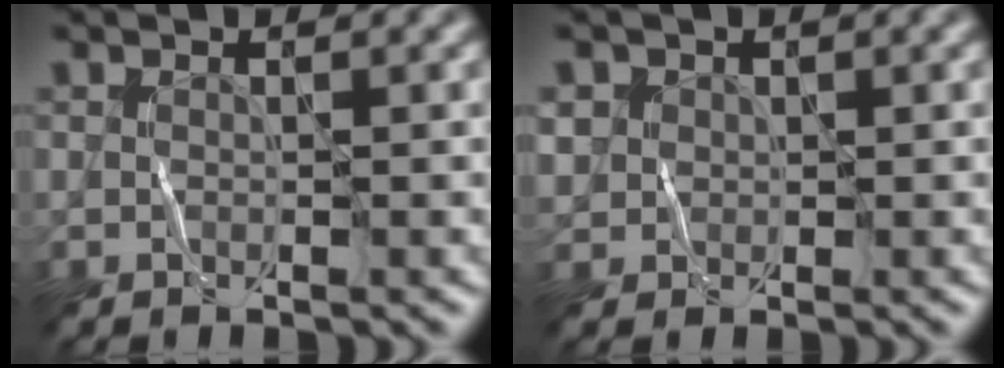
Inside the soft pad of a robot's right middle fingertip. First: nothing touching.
{"total": 1.9, "force": [0.7, 1.8, 0.0], "torque": [-0.014, 0.003, 0.010]}